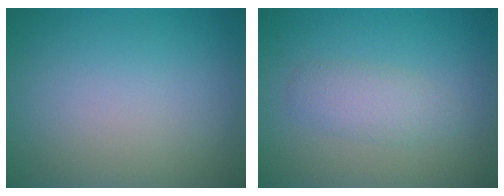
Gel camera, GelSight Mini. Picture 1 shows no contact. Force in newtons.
{"total": 2.2, "press": 2.2, "slide": 0.0}